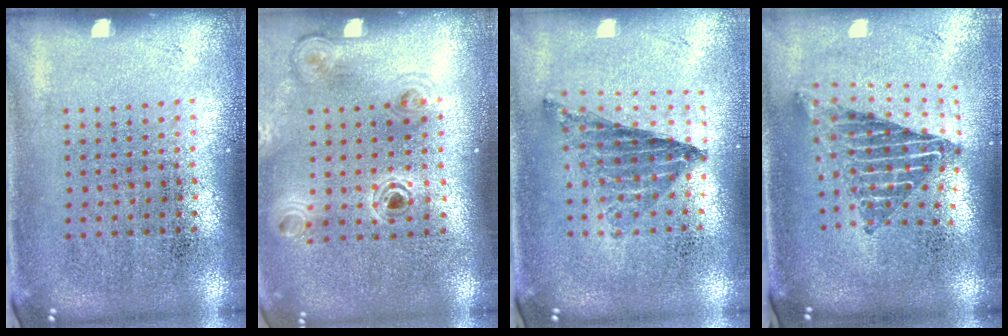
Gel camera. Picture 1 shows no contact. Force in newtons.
{"total": 1.1, "press": 1.1, "slide": 0.2}
{"total": 0.8, "press": 0.8, "slide": 0.1}
{"total": 2.3, "press": 1.6, "slide": 1.6}